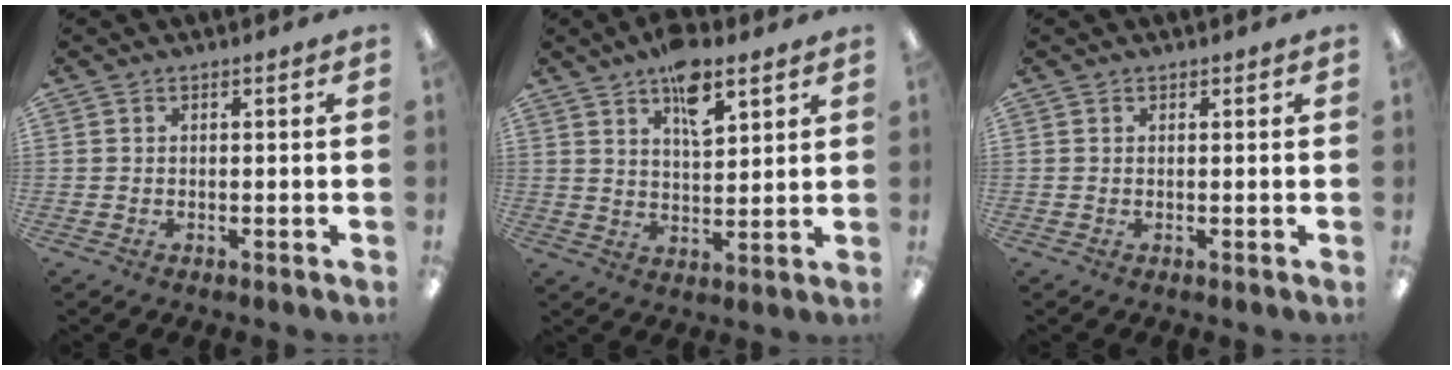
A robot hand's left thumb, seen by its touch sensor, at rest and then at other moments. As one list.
[{"total": 9.6, "force": [6.1, 4.3, 6.0], "torque": [-0.085, -0.028, 0.103]}, {"total": 0.6, "force": [0.5, 0.3, -0.1], "torque": [0.009, -0.004, 0.007]}]